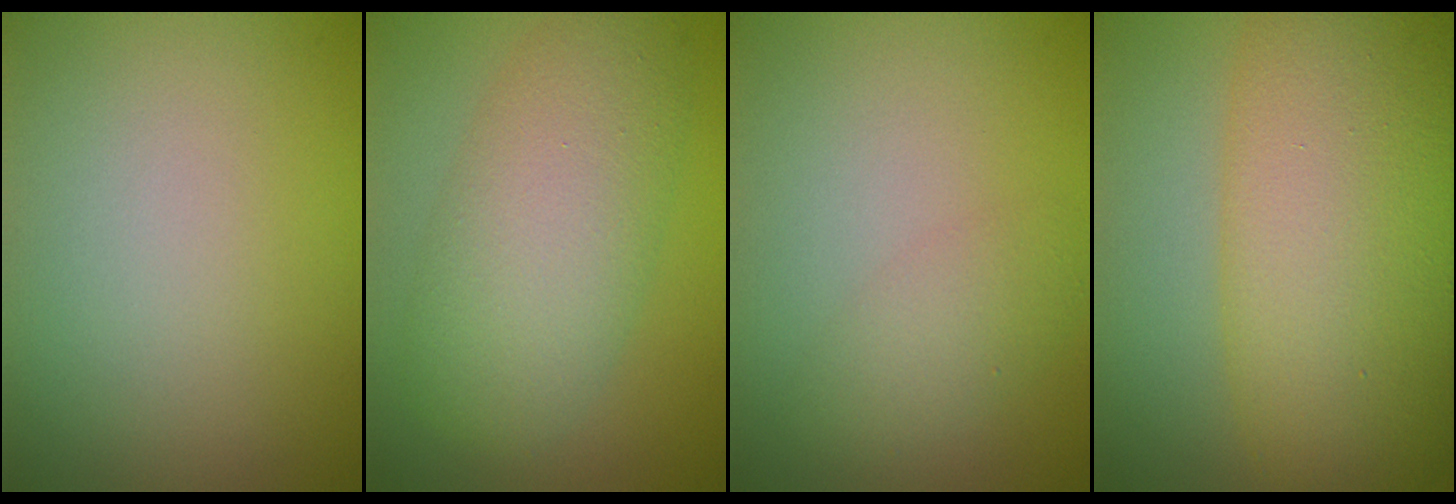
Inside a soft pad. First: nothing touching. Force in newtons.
{"total": 6.9, "press": 6.9, "slide": 0.2}
{"total": 2.1, "press": 2.1, "slide": 0.1}
{"total": 12.0, "press": 12.0, "slide": 0.2}